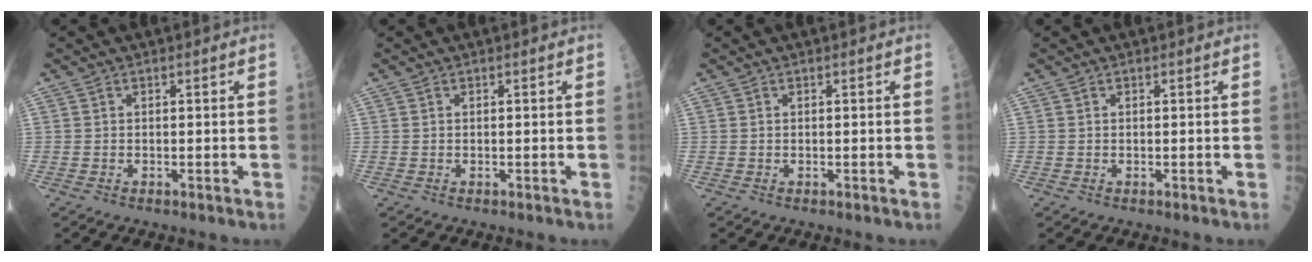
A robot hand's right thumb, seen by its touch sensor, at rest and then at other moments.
{"total": 0.0}
{"total": 0.0}
{"total": 0.0}